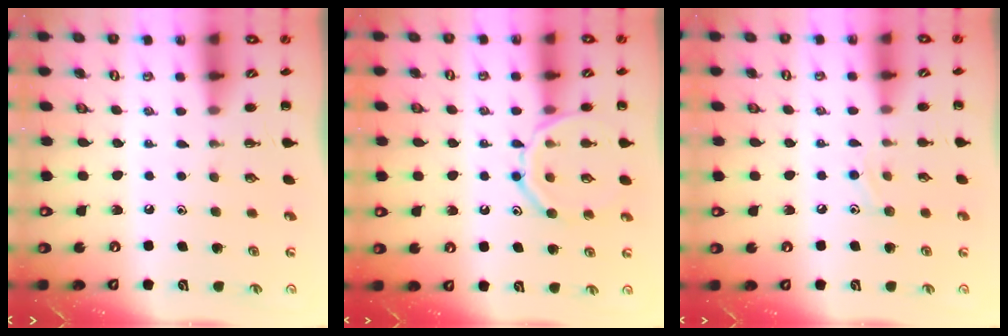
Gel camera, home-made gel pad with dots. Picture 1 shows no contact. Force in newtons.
{"total": 13.5, "press": 13.4, "slide": 1.4}
{"total": 6.5, "press": 6.2, "slide": 1.9}